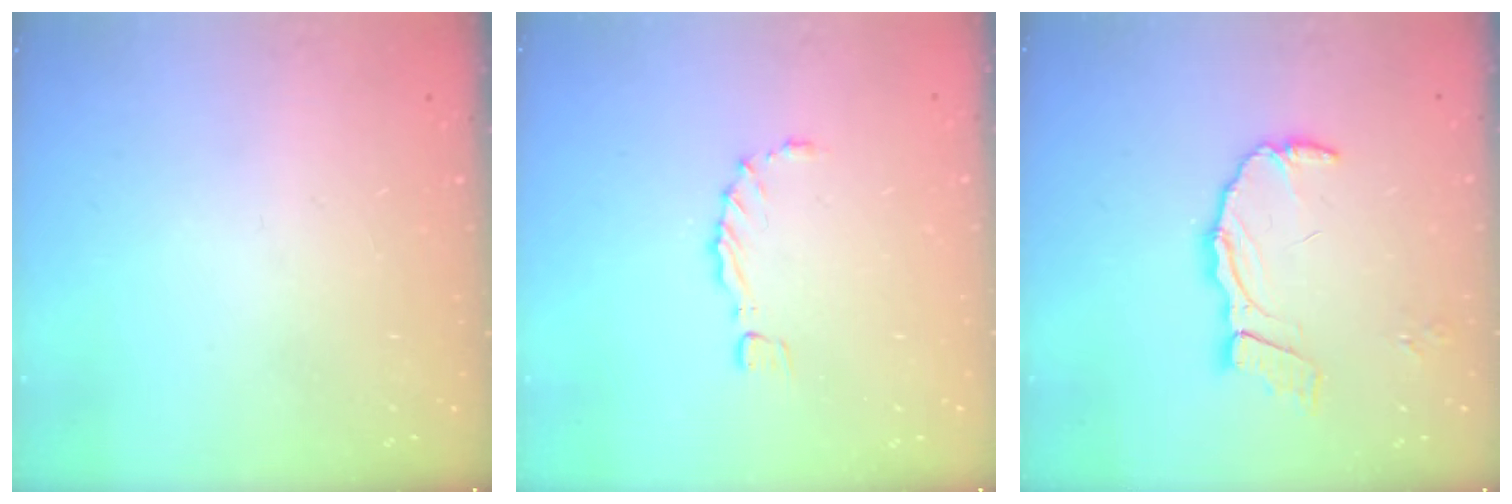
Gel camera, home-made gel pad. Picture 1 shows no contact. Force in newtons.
{"total": 1.1, "press": 1.1, "slide": 0.2}
{"total": 8.9, "press": 8.9, "slide": 0.6}